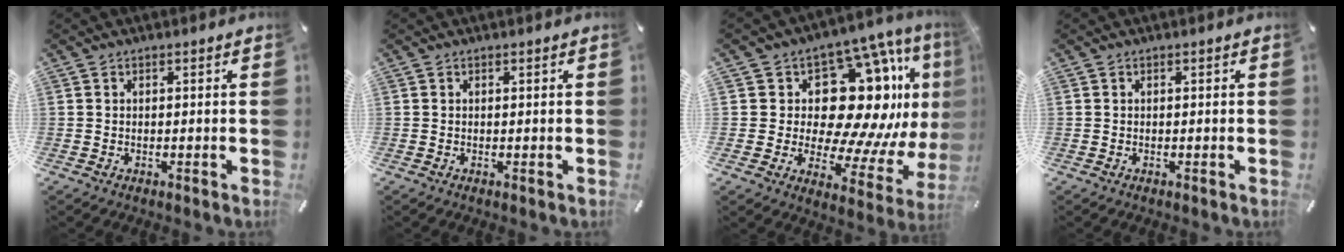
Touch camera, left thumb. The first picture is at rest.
{"total": 0.0}
{"total": 20.5, "force": [5.9, 13.5, 14.3], "torque": [-0.199, -0.079, 0.119]}
{"total": 0.0}